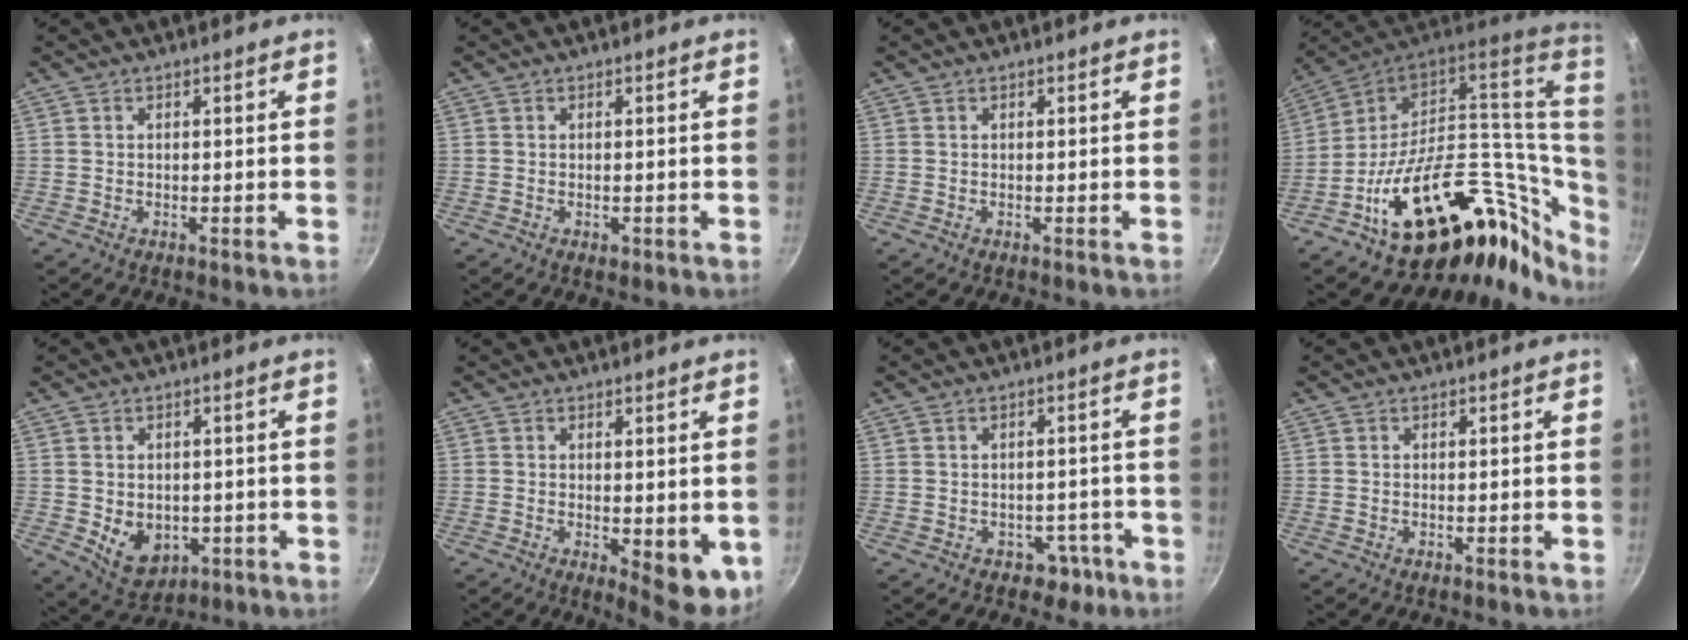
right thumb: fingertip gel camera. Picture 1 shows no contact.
{"total": 1.2, "force": [-0.4, 0.7, 0.9], "torque": [-0.011, 0.001, -0.006]}
{"total": 0.0}
{"total": 33.1, "force": [2.4, 21.9, 24.7], "torque": [-0.351, 0.004, 0.052]}
{"total": 8.0, "force": [-1.3, 6.1, 5.0], "torque": [-0.056, -0.009, -0.001]}
{"total": 7.6, "force": [-0.7, 3.3, 6.8], "torque": [-0.071, -0.010, -0.002]}
{"total": 4.0, "force": [-2.0, 3.2, 1.3], "torque": [0.012, 0.034, -0.006]}
{"total": 0.0}